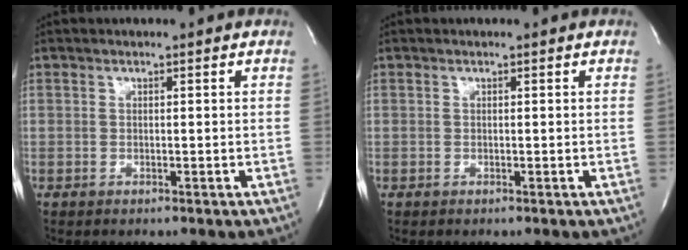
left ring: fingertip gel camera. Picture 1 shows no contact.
{"total": 0.0}